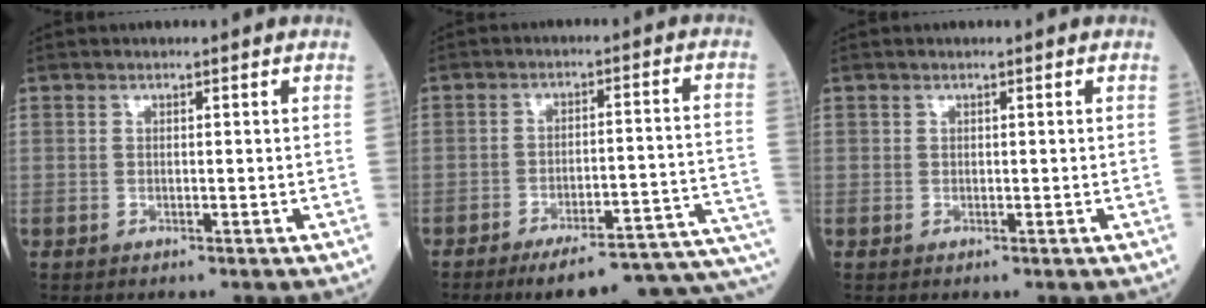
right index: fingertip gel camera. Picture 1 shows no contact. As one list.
[{"total": 18.4, "force": [-16.0, 0.4, 9.1], "torque": [-0.049, 0.024, -0.207]}, {"total": 0.0}]